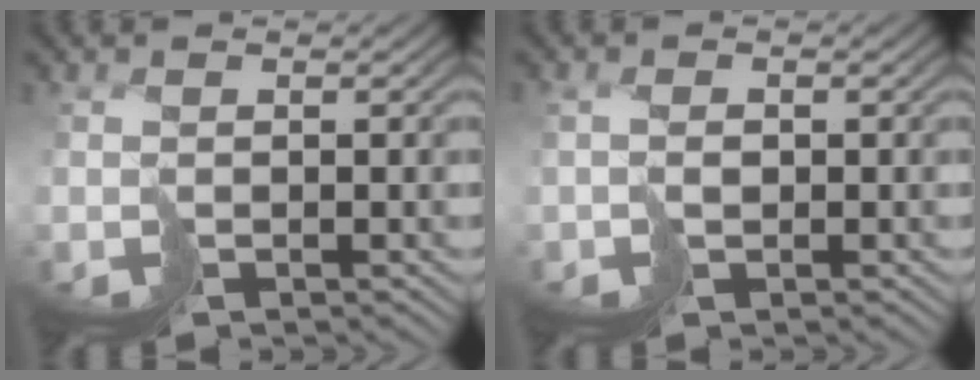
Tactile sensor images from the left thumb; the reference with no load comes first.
{"total": 2.0, "force": [0.0, 1.1, 1.6], "torque": [-0.029, 0.008, 0.005]}